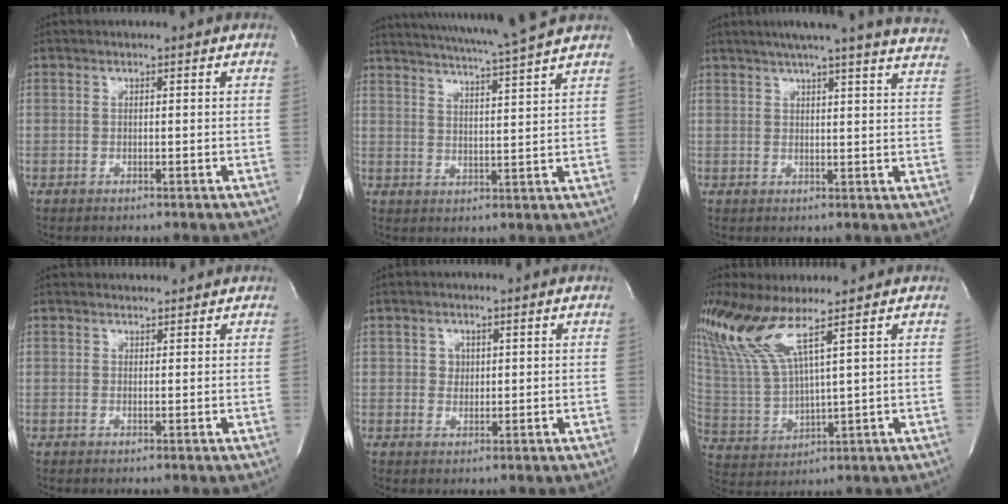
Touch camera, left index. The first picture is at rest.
{"total": 14.0, "force": [12.4, -1.7, 6.2], "torque": [-0.116, -0.020, 0.171]}
{"total": 22.3, "force": [19.7, 0.1, 10.4], "torque": [-0.158, -0.026, 0.230]}
{"total": 2.2, "force": [2.2, 0.3, 0.0], "torque": [-0.009, 0.016, 0.036]}
{"total": 1.4, "force": [0.3, 1.3, 0.5], "torque": [-0.008, -0.007, 0.005]}
{"total": 10.8, "force": [7.1, 0.4, 8.1], "torque": [-0.197, -0.004, 0.151]}